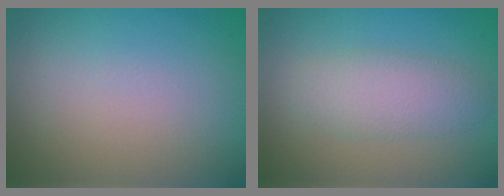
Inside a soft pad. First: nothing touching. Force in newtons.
{"total": 3.5, "press": 3.5, "slide": 0.2}